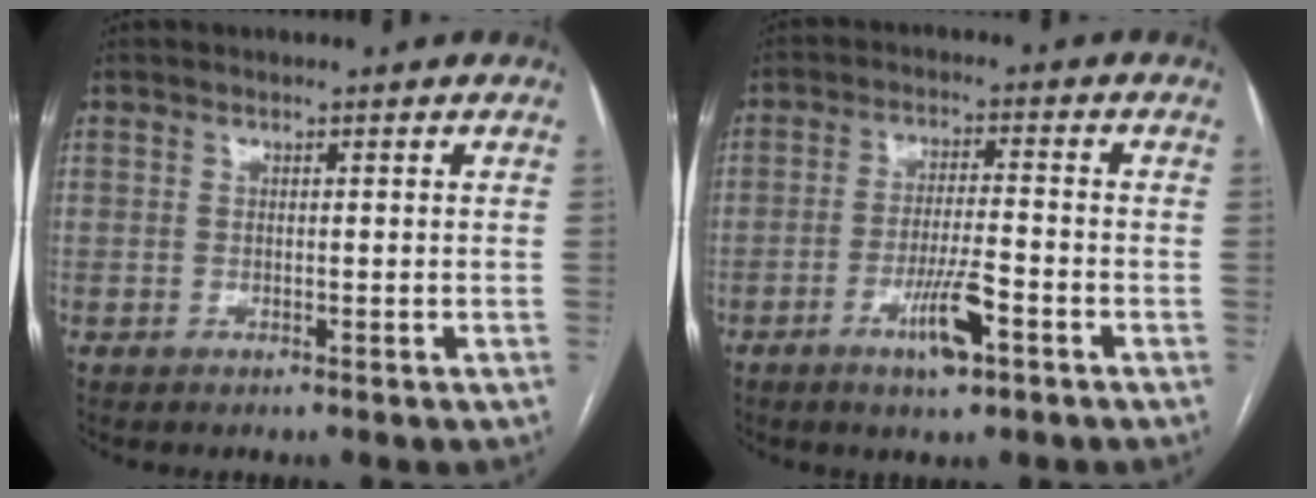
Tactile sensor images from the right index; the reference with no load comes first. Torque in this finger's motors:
{"motor_torque": [0.22, -0.10, 0.22, 0.05]}